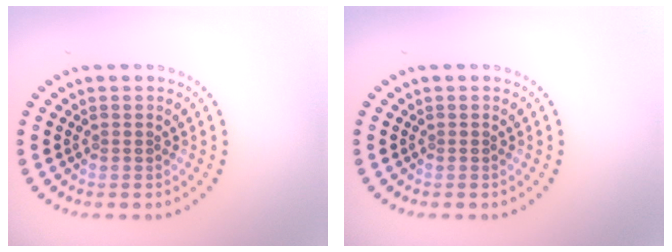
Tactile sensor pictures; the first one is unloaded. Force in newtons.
{"total": 0.0}